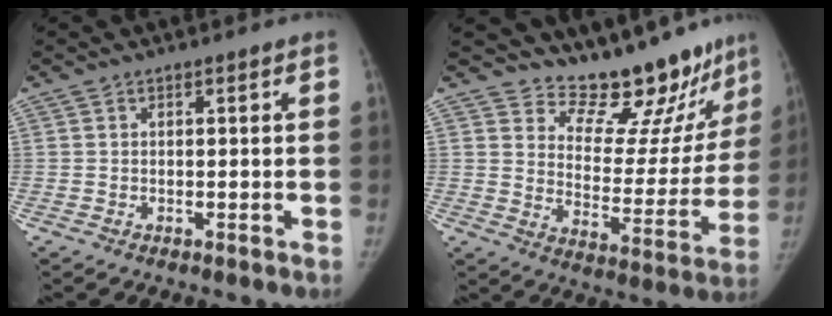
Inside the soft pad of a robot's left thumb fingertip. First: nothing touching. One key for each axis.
{"total": 18.6, "fx": 16.7, "fy": 6.5, "fz": 5.3, "tx": -0.013, "ty": -0.141, "tz": 0.221}